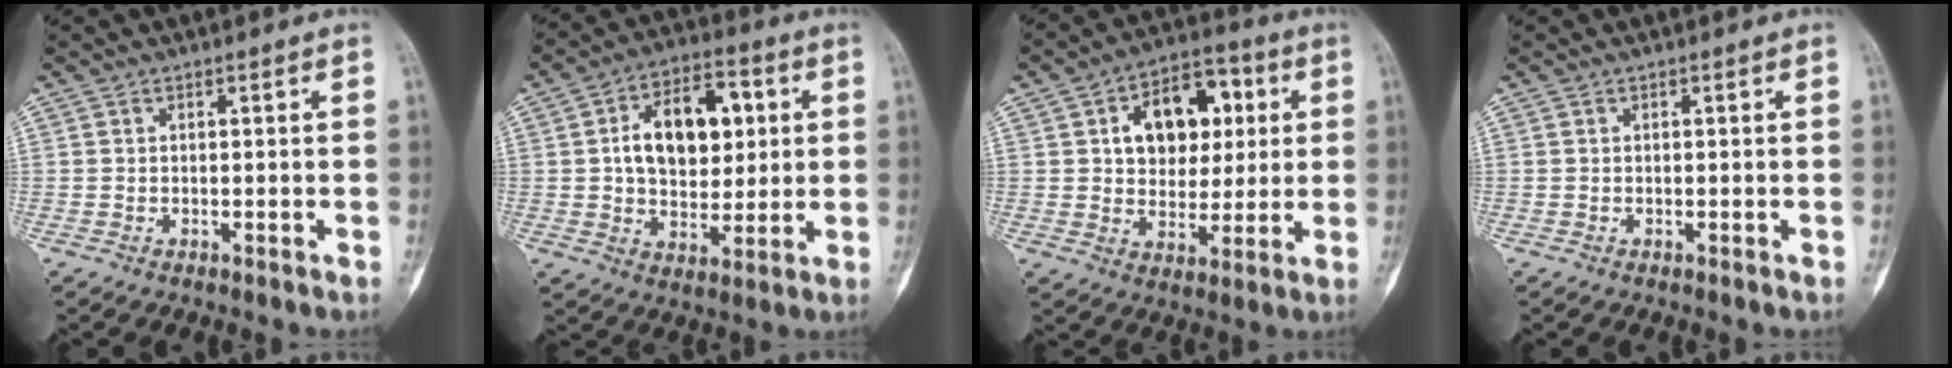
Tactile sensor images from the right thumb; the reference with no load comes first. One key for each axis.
{"total": 15.6, "fx": 2.9, "fy": 9.8, "fz": 11.8, "tx": -0.147, "ty": 0.009, "tz": 0.044}
{"total": 15.1, "fx": 3.7, "fy": 10.4, "fz": 10.3, "tx": -0.107, "ty": 0.010, "tz": 0.056}
{"total": 0.0}